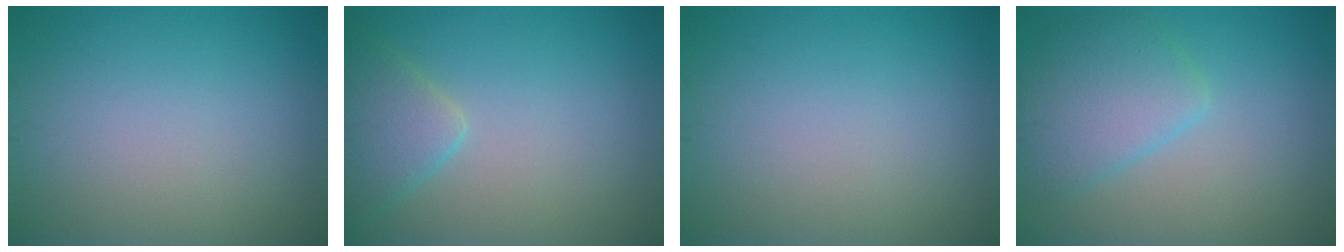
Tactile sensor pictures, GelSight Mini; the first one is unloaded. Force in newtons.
{"total": 3.3, "press": 3.3, "slide": 0.3}
{"total": 0.0}
{"total": 4.3, "press": 4.3, "slide": 0.2}